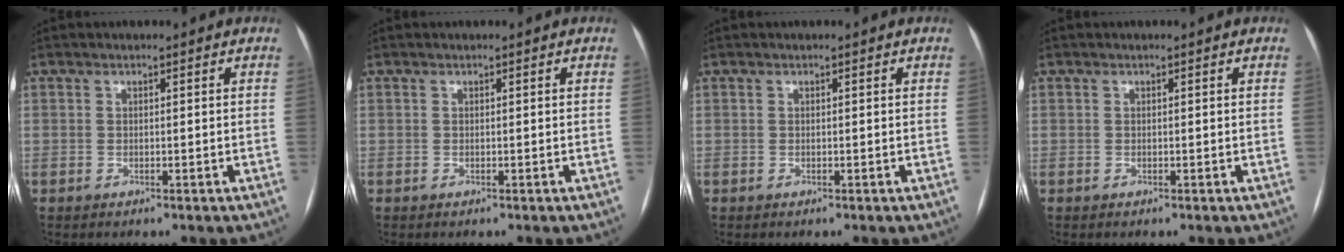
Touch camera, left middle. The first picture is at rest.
{"total": 0.0}
{"total": 0.0}
{"total": 0.0}